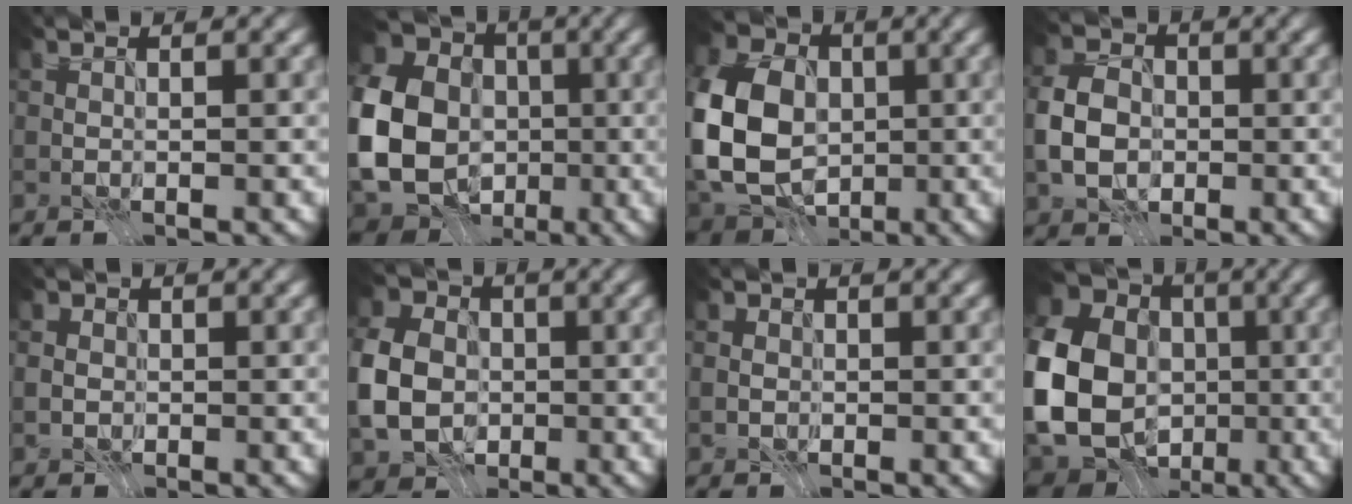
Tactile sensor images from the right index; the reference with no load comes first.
{"total": 16.9, "force": [-3.3, 14.3, 8.3], "torque": [-0.208, -0.012, -0.082]}
{"total": 12.7, "force": [-1.0, 9.9, 7.9], "torque": [-0.191, -0.005, -0.034]}
{"total": 4.9, "force": [-1.3, 3.8, 2.7], "torque": [-0.053, 0.005, -0.036]}
{"total": 1.6, "force": [-0.3, 1.6, 0.4], "torque": [-0.006, -0.001, -0.010]}
{"total": 8.3, "force": [-1.4, 6.9, 4.5], "torque": [-0.105, 0.005, -0.039]}
{"total": 1.3, "force": [-0.2, 1.3, 0.3], "torque": [-0.004, 0.000, -0.008]}
{"total": 18.7, "force": [-3.4, 15.8, 9.4], "torque": [-0.216, -0.010, -0.088]}